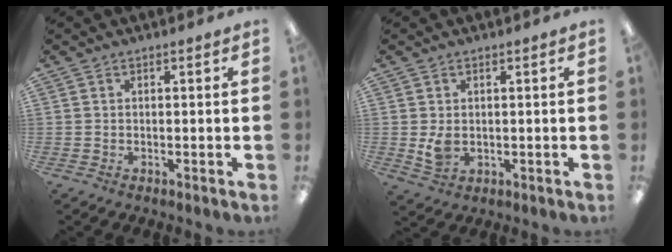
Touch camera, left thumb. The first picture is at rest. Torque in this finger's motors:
{"motor_torque": [-0.02, 0.04, 0.01, -0.02, 0.01]}